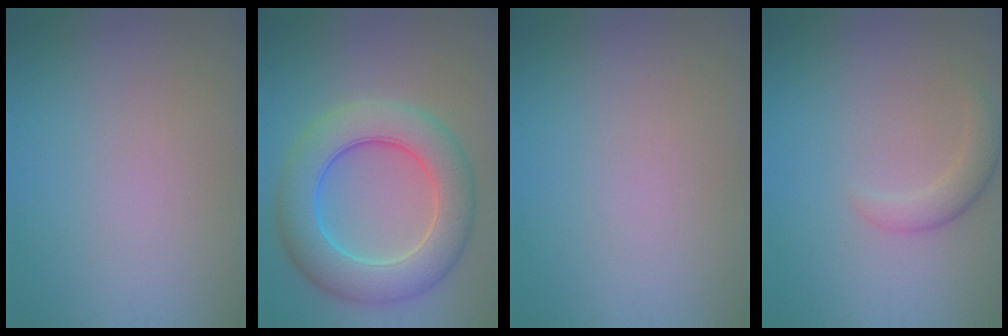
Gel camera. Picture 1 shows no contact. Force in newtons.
{"total": 8.7, "press": 8.7, "slide": 0.1}
{"total": 0.0}
{"total": 2.1, "press": 2.1, "slide": 0.1}